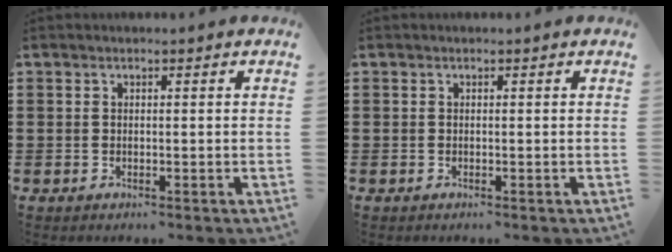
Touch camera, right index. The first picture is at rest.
{"total": 0.0}